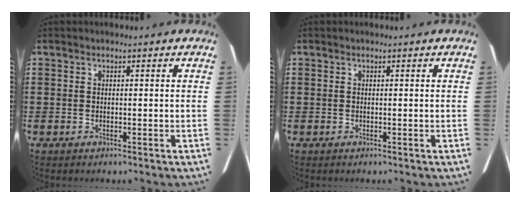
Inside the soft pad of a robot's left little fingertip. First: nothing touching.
{"total": 0.0}